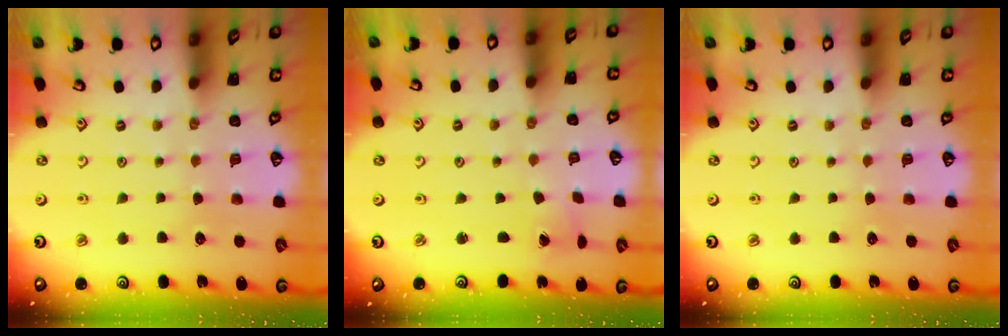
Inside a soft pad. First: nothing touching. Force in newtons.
{"total": 1.4, "press": 1.4, "slide": 0.1}
{"total": 0.0}